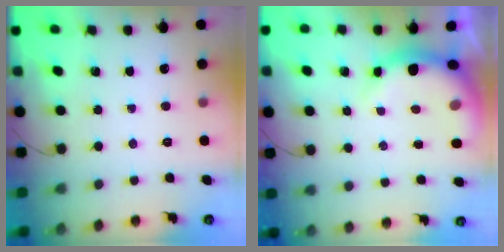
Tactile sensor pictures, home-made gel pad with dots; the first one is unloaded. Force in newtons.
{"total": 7.7, "press": 7.5, "slide": 1.6}